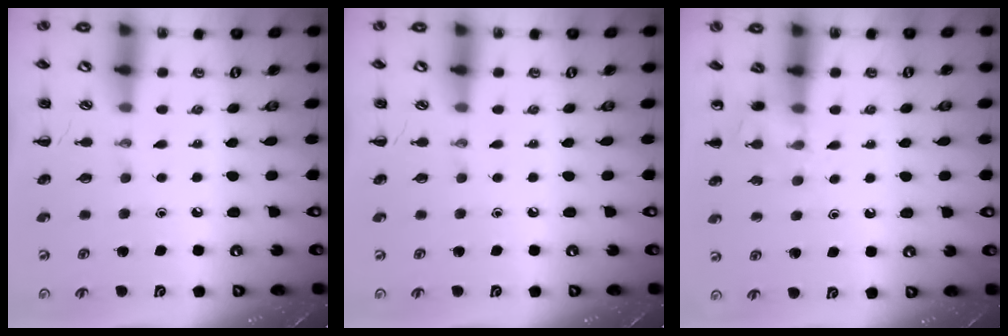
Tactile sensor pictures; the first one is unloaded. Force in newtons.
{"total": 0.0}
{"total": 6.1, "press": 5.9, "slide": 1.6}